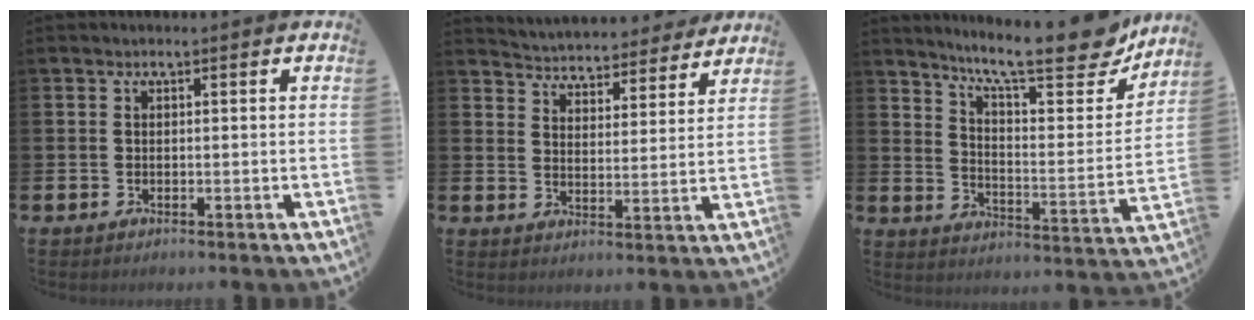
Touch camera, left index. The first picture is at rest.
{"total": 4.8, "force": [4.7, 1.0, -0.3], "torque": [-0.016, -0.042, 0.078]}
{"total": 13.0, "force": [10.9, 2.5, 6.6], "torque": [-0.118, -0.071, 0.181]}